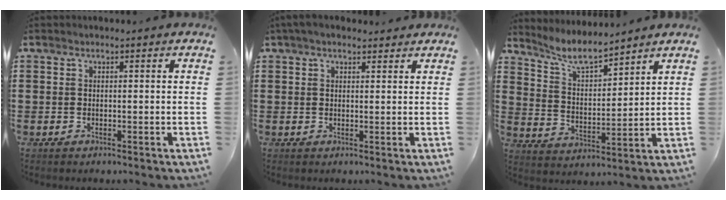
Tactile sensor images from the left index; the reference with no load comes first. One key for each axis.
{"total": 2.4, "fx": 1.9, "fy": 0.8, "fz": 1.1, "tx": -0.026, "ty": 0.006, "tz": 0.037}
{"total": 6.5, "fx": 5.8, "fy": 0.8, "fz": 2.9, "tx": -0.077, "ty": -0.028, "tz": 0.101}